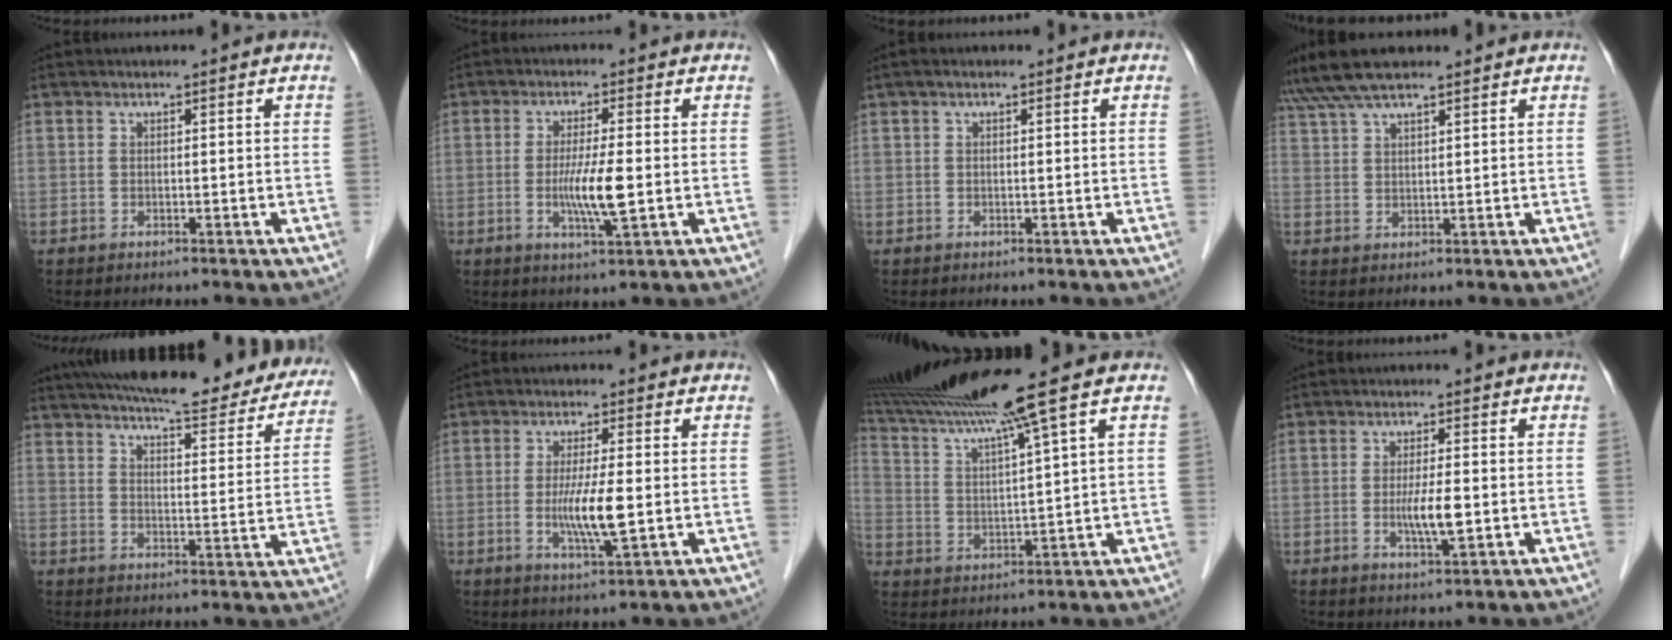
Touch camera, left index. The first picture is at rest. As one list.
[{"total": 6.0, "force": [-0.9, 0.1, 5.9], "torque": [-0.114, -0.017, -0.017]}, {"total": 1.3, "force": [0.7, 0.4, 1.0], "torque": [-0.022, 0.017, 0.011]}, {"total": 7.1, "force": [5.9, 1.1, 3.8], "torque": [-0.073, 0.036, 0.110]}, {"total": 25.5, "force": [22.0, 5.2, 11.8], "torque": [-0.177, -0.018, 0.271]}, {"total": 6.2, "force": [-0.7, 0.2, 6.2], "torque": [-0.120, -0.019, -0.015]}, {"total": 13.7, "force": [10.6, -2.9, 8.2], "torque": [-0.144, -0.003, 0.179]}, {"total": 4.2, "force": [-0.7, 0.4, 4.2], "torque": [-0.079, -0.011, -0.012]}]